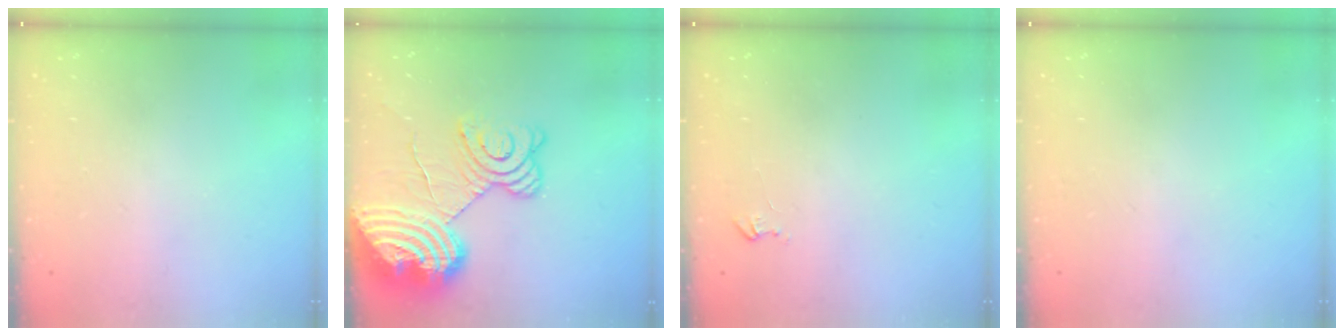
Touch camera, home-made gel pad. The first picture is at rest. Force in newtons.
{"total": 24.6, "press": 24.4, "slide": 3.1}
{"total": 2.6, "press": 2.6, "slide": 0.3}
{"total": 0.0}